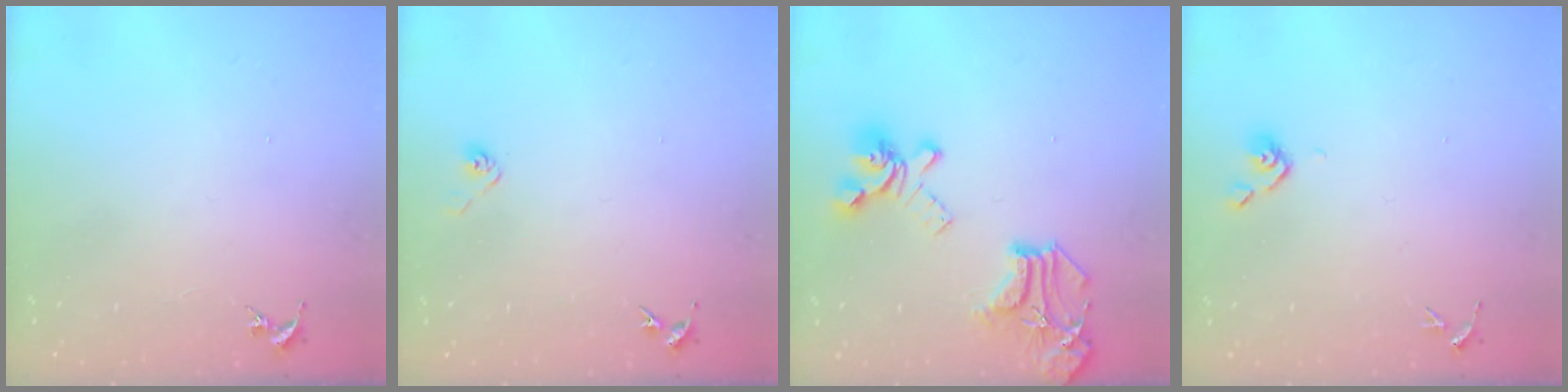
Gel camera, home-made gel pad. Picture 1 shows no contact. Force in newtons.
{"total": 2.9, "press": 2.8, "slide": 0.8}
{"total": 20.8, "press": 20.7, "slide": 1.6}
{"total": 3.5, "press": 3.4, "slide": 0.9}